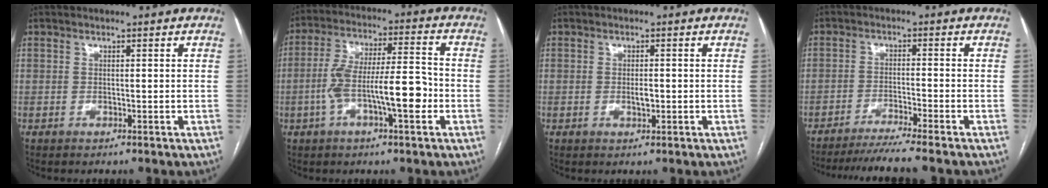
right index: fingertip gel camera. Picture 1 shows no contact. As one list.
[{"total": 11.7, "force": [-3.2, 2.2, 11.0], "torque": [-0.201, 0.021, -0.055]}, {"total": 1.8, "force": [-0.3, 0.7, 1.6], "torque": [-0.029, 0.000, -0.003]}, {"total": 8.2, "force": [-7.1, -1.8, 3.6], "torque": [-0.041, -0.025, -0.113]}]